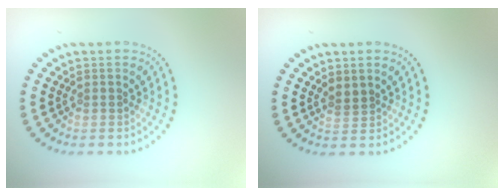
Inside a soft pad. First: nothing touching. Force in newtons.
{"total": 0.8, "press": 0.6, "slide": 0.6}